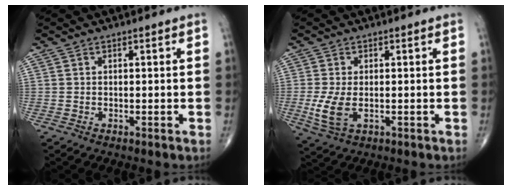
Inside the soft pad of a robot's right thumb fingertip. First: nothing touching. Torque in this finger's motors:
{"motor_torque": [-0.18, 0.46, 0.38, 0.25, 0.07]}